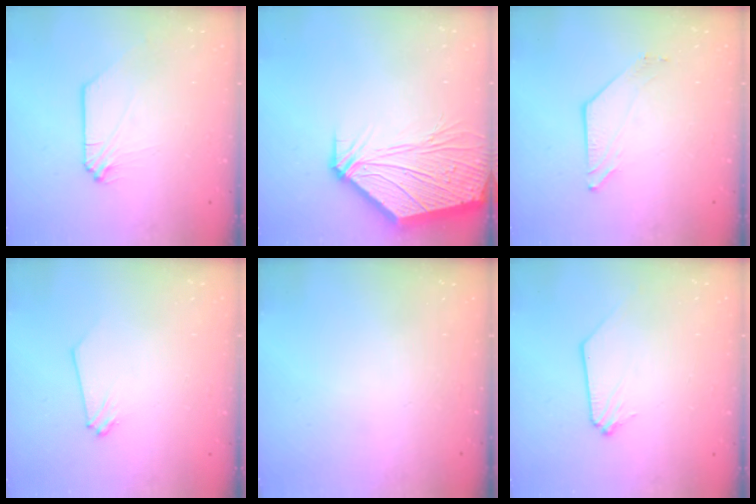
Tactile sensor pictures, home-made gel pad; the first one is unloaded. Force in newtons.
{"total": 16.1, "press": 15.9, "slide": 2.7}
{"total": 3.8, "press": 3.7, "slide": 0.7}
{"total": 0.0}
{"total": 0.0}
{"total": 0.0}